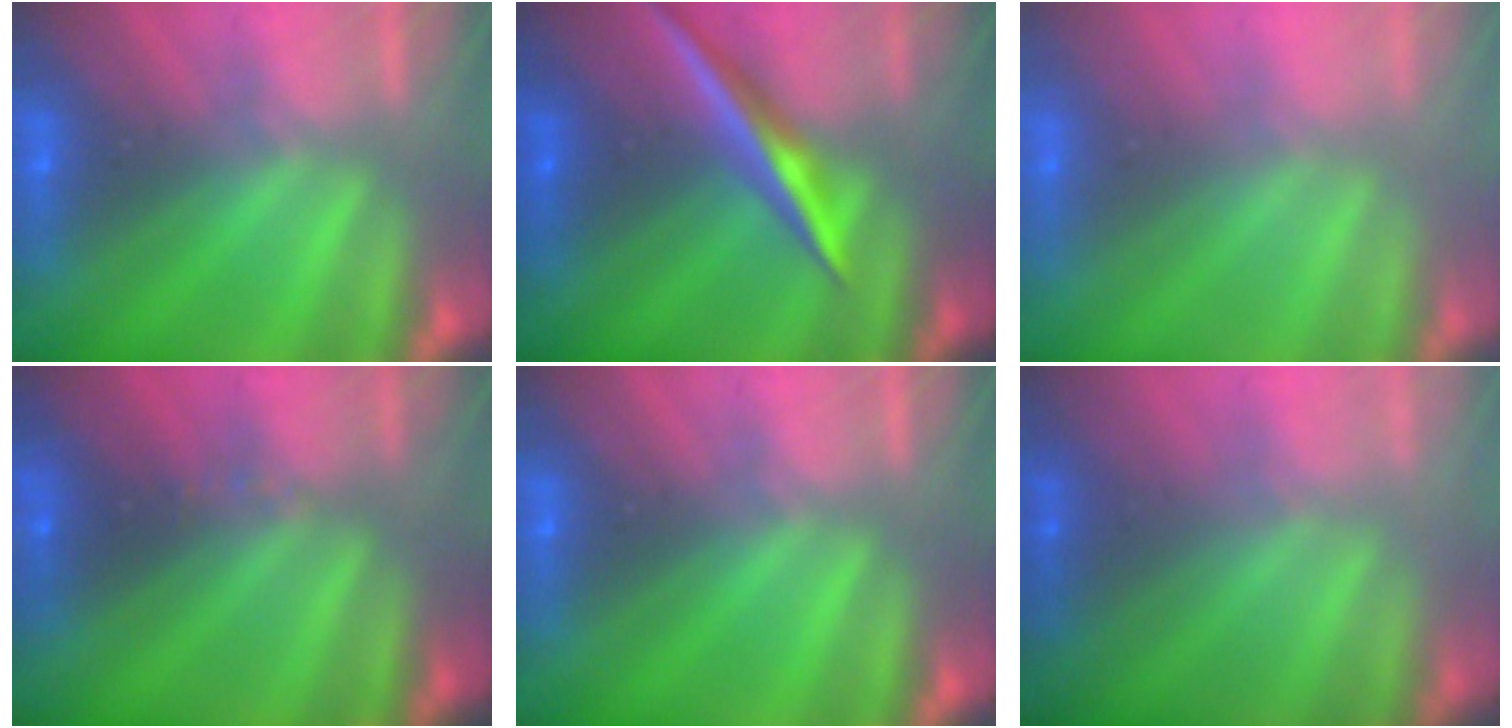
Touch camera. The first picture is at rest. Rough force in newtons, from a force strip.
{"total": 2.3}
{"total": 2.5}
{"total": 2.5}
{"total": 0.0}
{"total": 2.3}